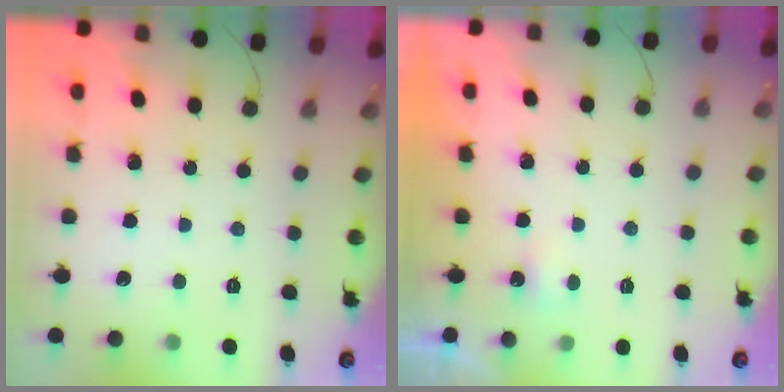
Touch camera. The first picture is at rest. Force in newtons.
{"total": 1.6, "press": 1.5, "slide": 0.6}